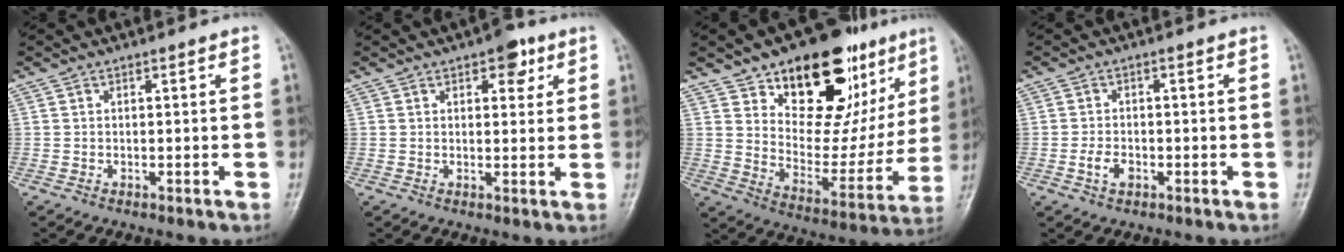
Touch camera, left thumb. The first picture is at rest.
{"total": 5.0, "force": [2.6, 2.7, 3.3], "torque": [-0.019, -0.007, 0.029]}
{"total": 25.0, "force": [13.8, 13.1, 16.2], "torque": [-0.178, -0.045, 0.217]}
{"total": 3.0, "force": [-1.2, 1.9, 2.0], "torque": [-0.036, 0.006, -0.021]}